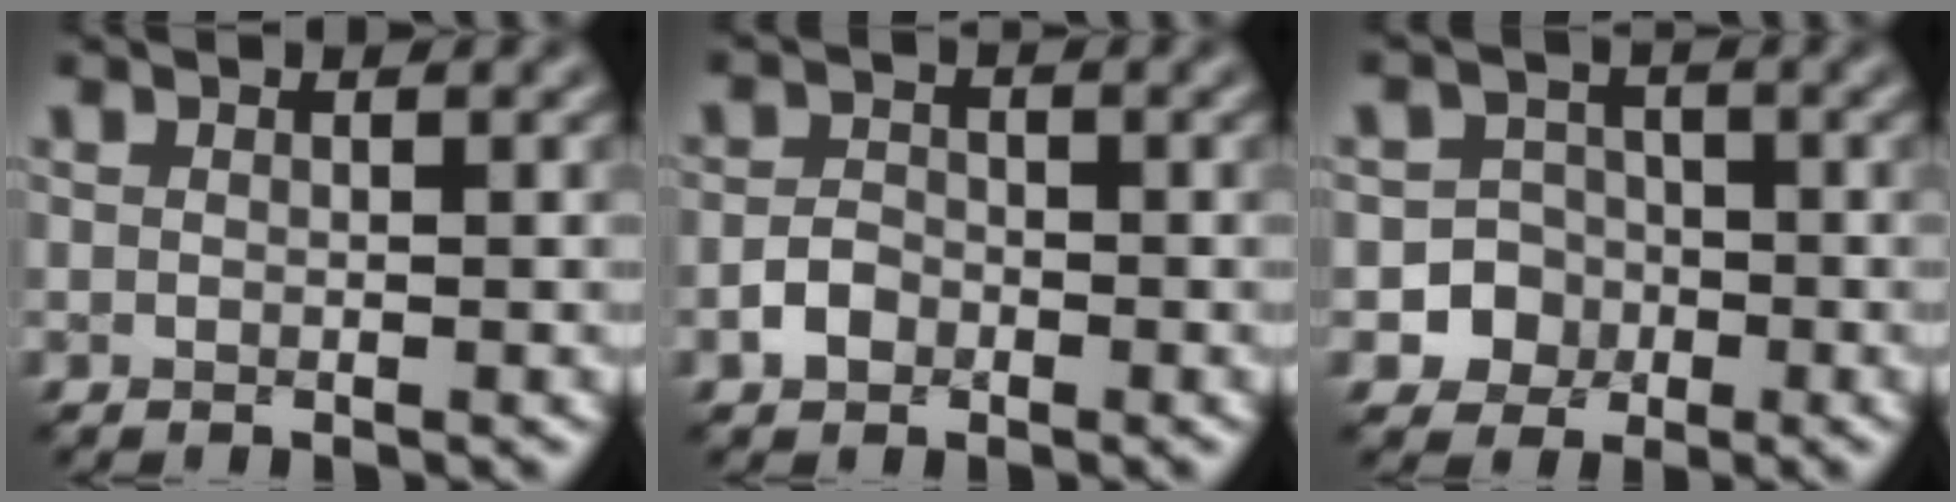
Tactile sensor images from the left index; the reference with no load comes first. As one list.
[{"total": 2.0, "force": [-1.0, 1.4, 0.9], "torque": [-0.013, 0.004, -0.024]}, {"total": 5.5, "force": [-2.0, 5.1, 0.6], "torque": [0.018, 0.005, -0.051]}]